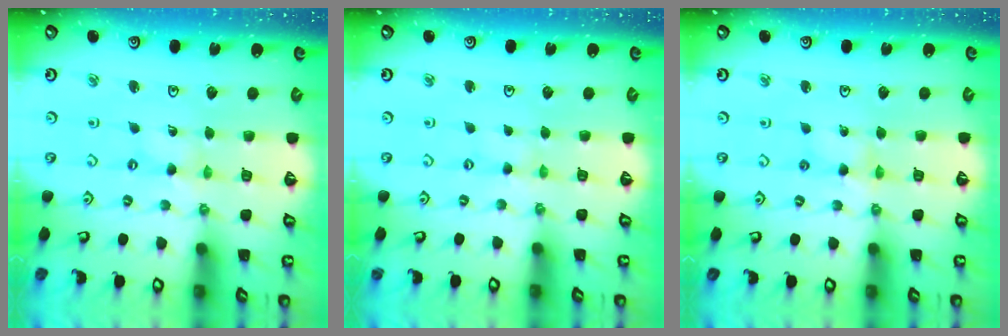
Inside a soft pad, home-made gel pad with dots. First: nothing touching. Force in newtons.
{"total": 0.0}
{"total": 2.6, "press": 2.6, "slide": 0.3}